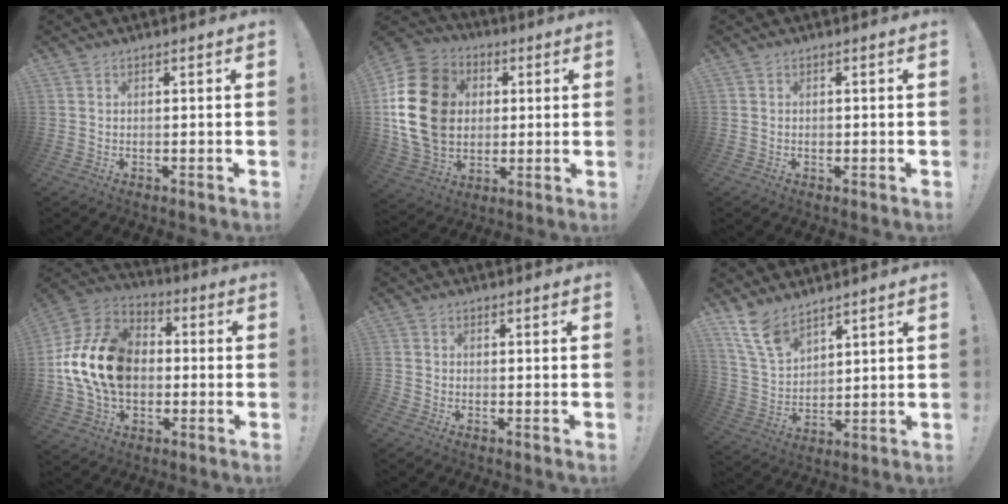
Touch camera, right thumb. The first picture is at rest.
{"total": 22.8, "force": [2.6, 17.7, 14.2], "torque": [-0.255, 0.011, 0.056]}
{"total": 0.7, "force": [-0.2, 0.6, 0.3], "torque": [0.004, -0.001, -0.006]}
{"total": 20.6, "force": [0.1, 15.1, 14.0], "torque": [-0.253, 0.026, 0.013]}
{"total": 0.8, "force": [-0.7, 0.2, 0.4], "torque": [-0.005, 0.001, -0.012]}
{"total": 10.4, "force": [8.1, 4.7, 4.5], "torque": [-0.093, -0.049, 0.160]}